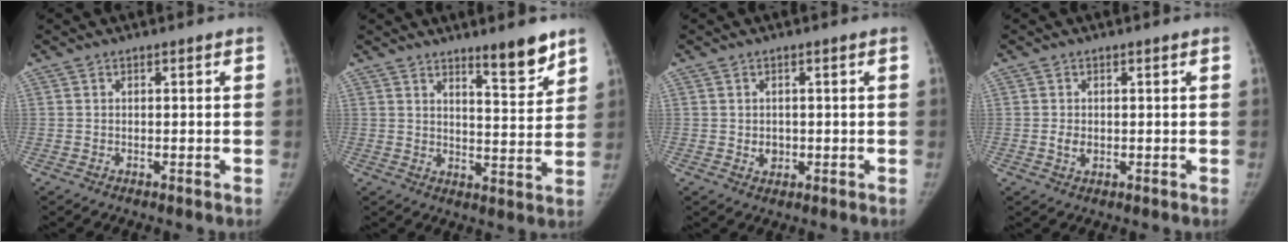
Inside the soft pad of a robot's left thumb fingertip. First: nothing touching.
{"total": 7.8, "force": [5.9, 1.4, 4.9], "torque": [-0.053, -0.051, 0.090]}
{"total": 2.1, "force": [-0.1, 1.8, 1.1], "torque": [-0.005, 0.001, 0.004]}
{"total": 1.9, "force": [-0.1, 1.4, 1.3], "torque": [-0.021, -0.001, 0.000]}